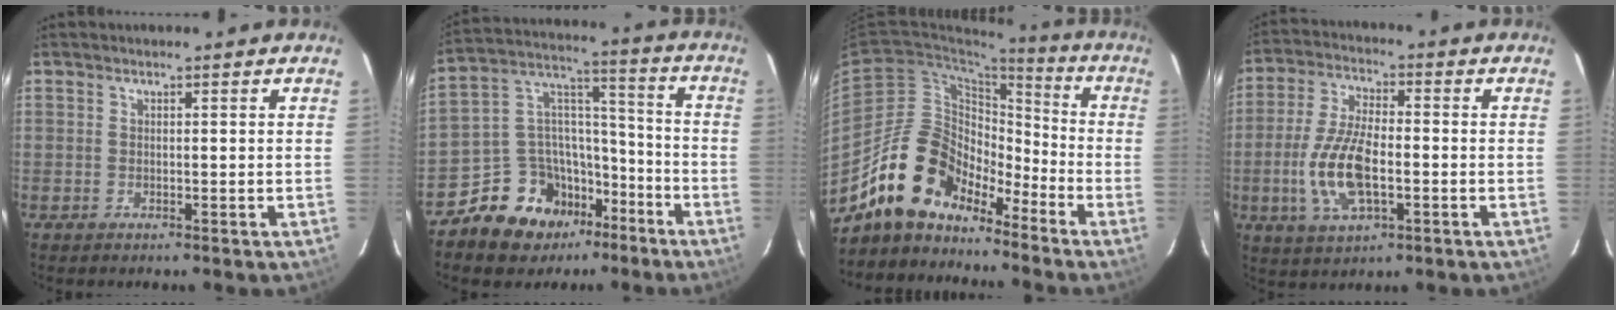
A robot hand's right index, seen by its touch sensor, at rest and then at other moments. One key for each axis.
{"total": 14.5, "fx": -9.8, "fy": 9.9, "fz": 3.8, "tx": -0.089, "ty": 0.070, "tz": -0.156}
{"total": 15.1, "fx": -12.2, "fy": 6.9, "fz": 5.7, "tx": -0.111, "ty": 0.022, "tz": -0.224}
{"total": 12.5, "fx": -2.9, "fy": 5.3, "fz": 10.9, "tx": -0.232, "ty": -0.001, "tz": -0.053}